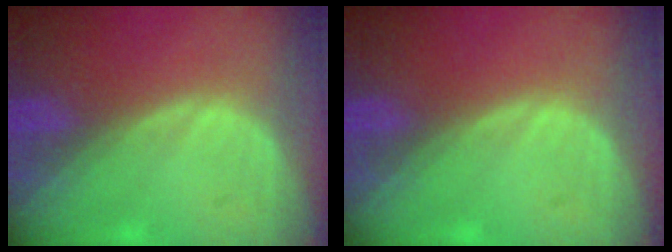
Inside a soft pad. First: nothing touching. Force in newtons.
{"total": 0.0}